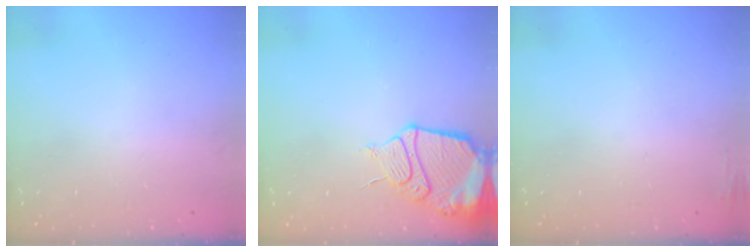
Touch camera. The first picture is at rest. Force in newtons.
{"total": 15.3, "press": 15.2, "slide": 1.7}
{"total": 3.8, "press": 3.7, "slide": 1.0}